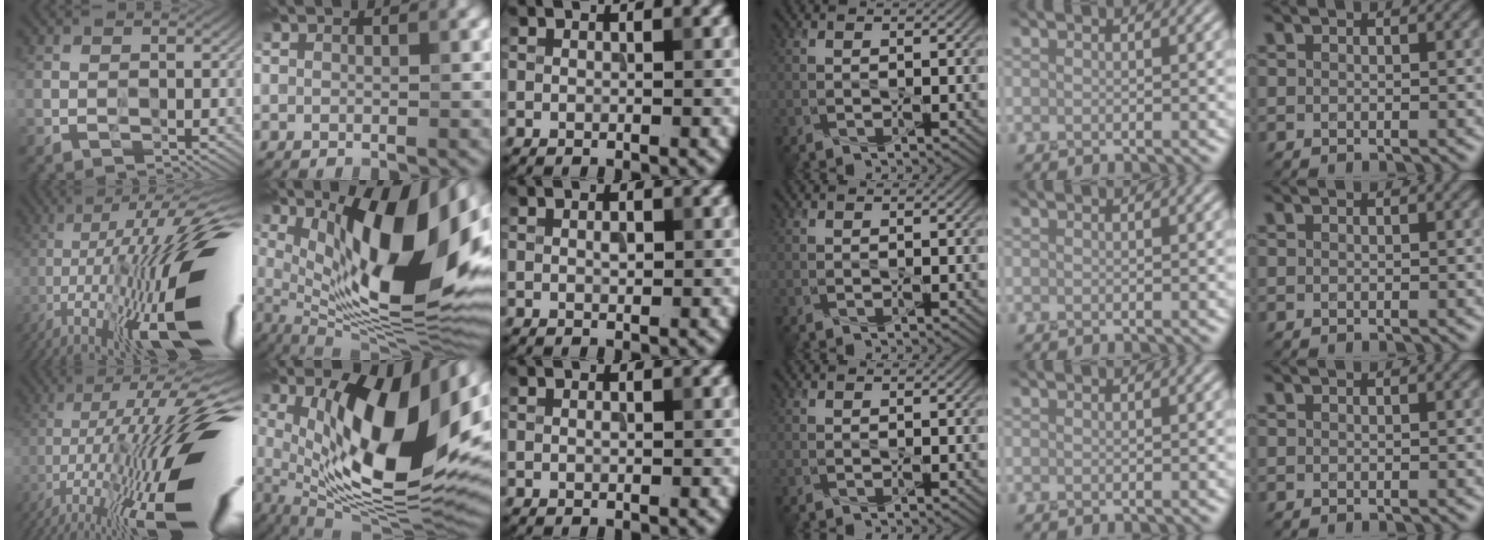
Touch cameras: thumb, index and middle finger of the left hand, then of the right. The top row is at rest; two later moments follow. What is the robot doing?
{"motion": "press", "object": "grip strengthener"}